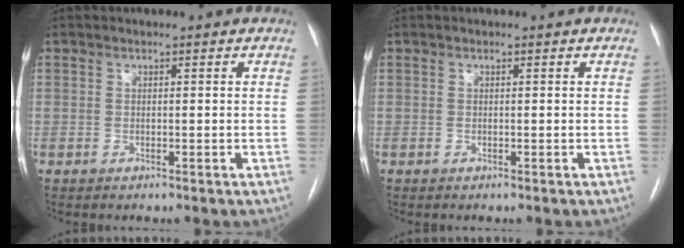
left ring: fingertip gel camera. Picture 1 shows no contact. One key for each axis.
{"total": 0.0}